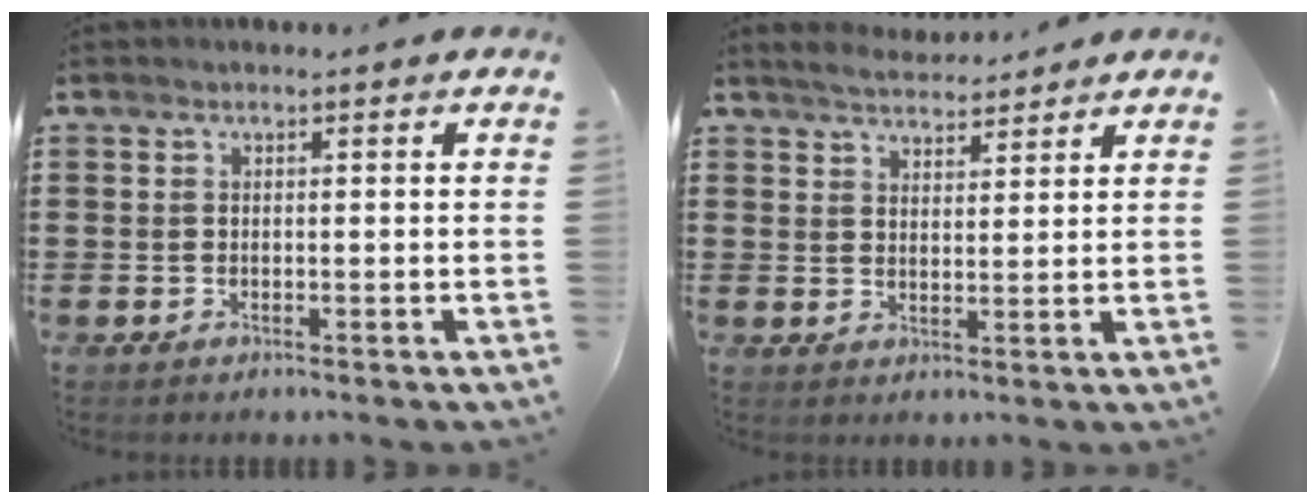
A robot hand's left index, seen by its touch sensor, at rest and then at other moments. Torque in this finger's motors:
{"motor_torque": [2.13, 0.01, -0.02, -0.03]}